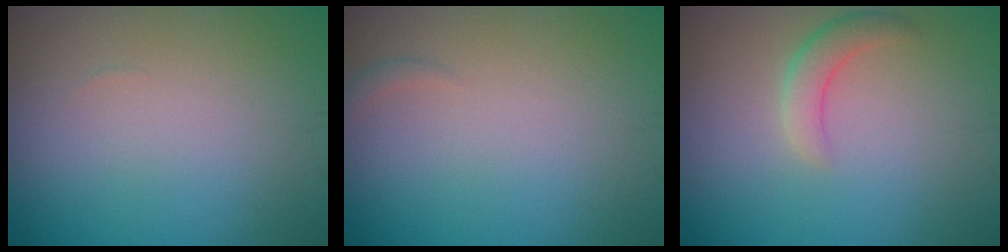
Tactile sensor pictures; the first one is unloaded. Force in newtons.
{"total": 0.5, "press": 0.5, "slide": 0.0}
{"total": 2.2, "press": 2.2, "slide": 0.1}